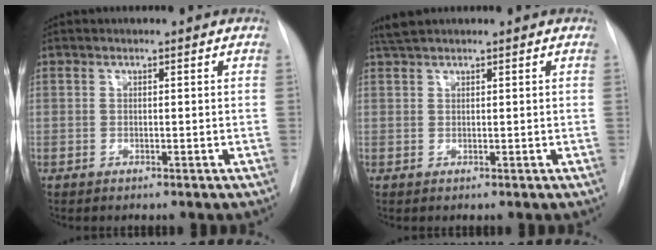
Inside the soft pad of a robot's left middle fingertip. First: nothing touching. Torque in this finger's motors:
{"motor_torque": [0.14, -0.13, -0.02, 0.00]}